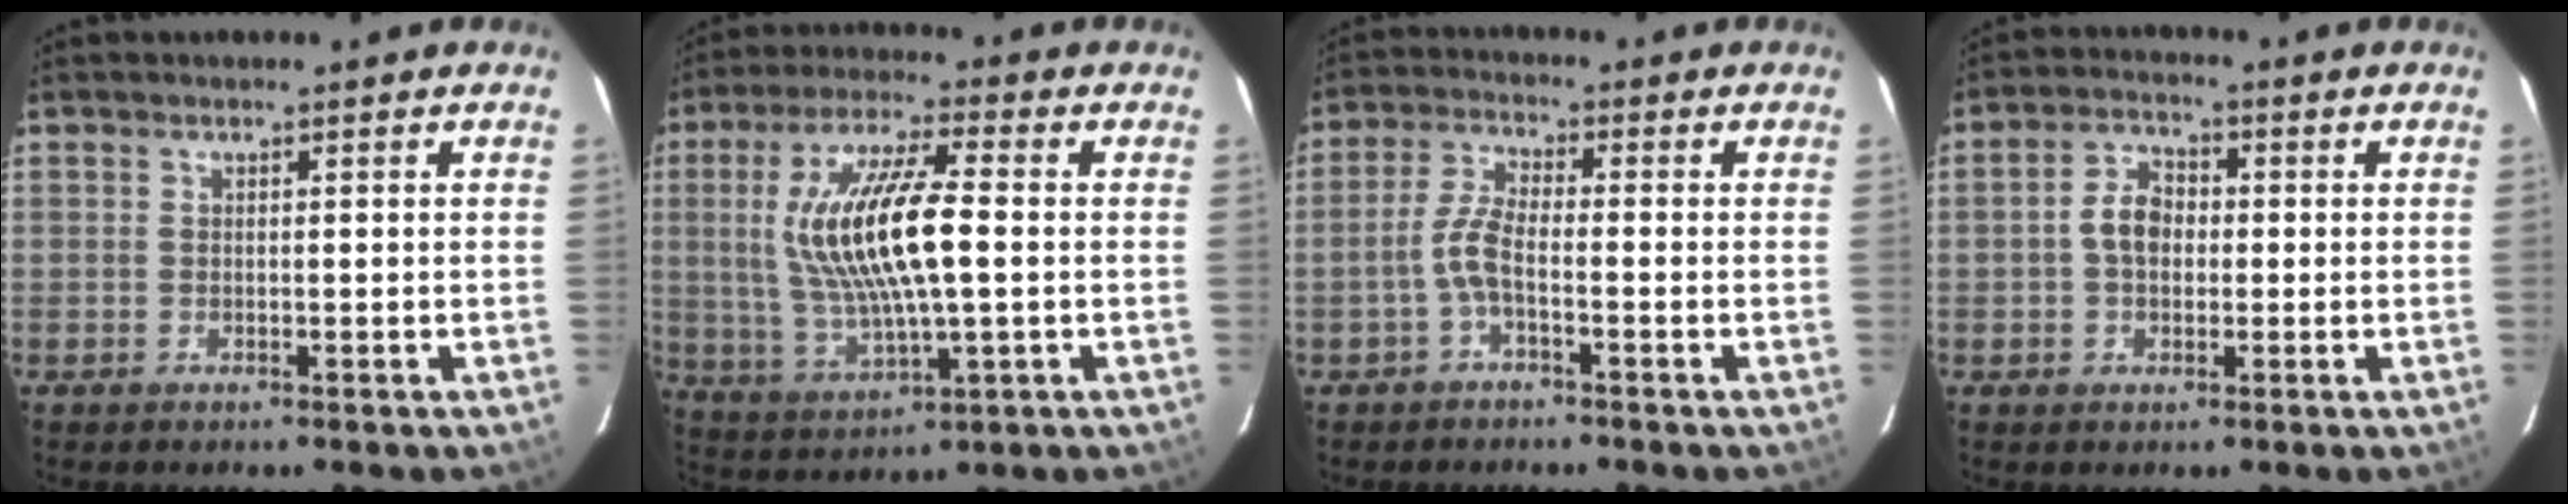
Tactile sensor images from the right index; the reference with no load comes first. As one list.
[{"total": 16.2, "force": [0.9, 4.1, 15.6], "torque": [-0.302, 0.002, 0.027]}, {"total": 4.3, "force": [-1.8, 1.0, 3.7], "torque": [-0.086, 0.010, -0.038]}, {"total": 5.3, "force": [-0.2, 3.8, 3.7], "torque": [-0.070, 0.016, -0.003]}]